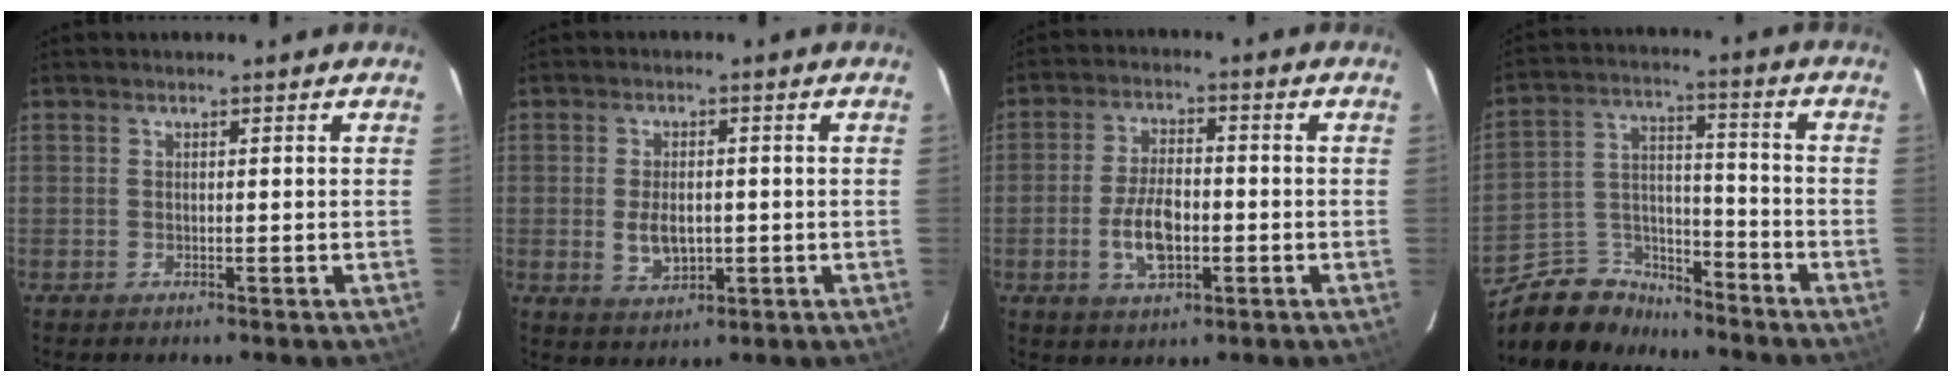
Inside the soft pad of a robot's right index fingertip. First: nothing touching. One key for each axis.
{"total": 5.7, "fx": -0.7, "fy": 3.6, "fz": 4.4, "tx": -0.085, "ty": -0.007, "tz": -0.005}
{"total": 9.8, "fx": -2.9, "fy": 4.3, "fz": 8.3, "tx": -0.169, "ty": 0.000, "tz": -0.049}
{"total": 11.8, "fx": -10.4, "fy": 5.2, "fz": 2.2, "tx": -0.056, "ty": 0.044, "tz": -0.184}